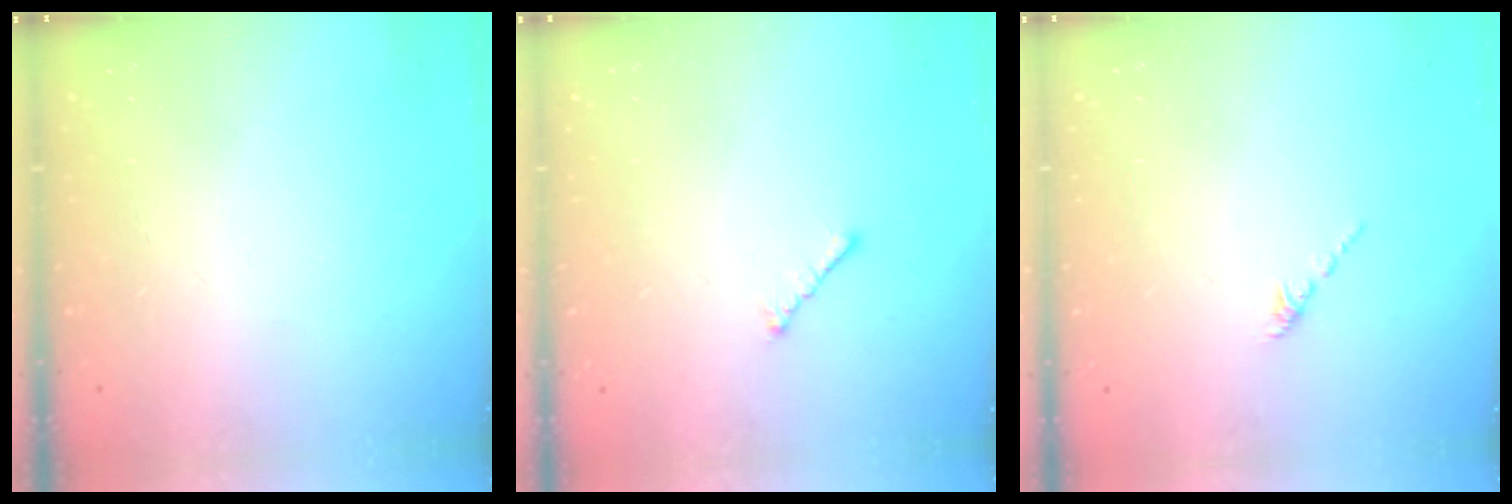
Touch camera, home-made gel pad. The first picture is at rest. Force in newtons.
{"total": 1.7, "press": 1.6, "slide": 0.5}
{"total": 1.6, "press": 1.5, "slide": 0.6}